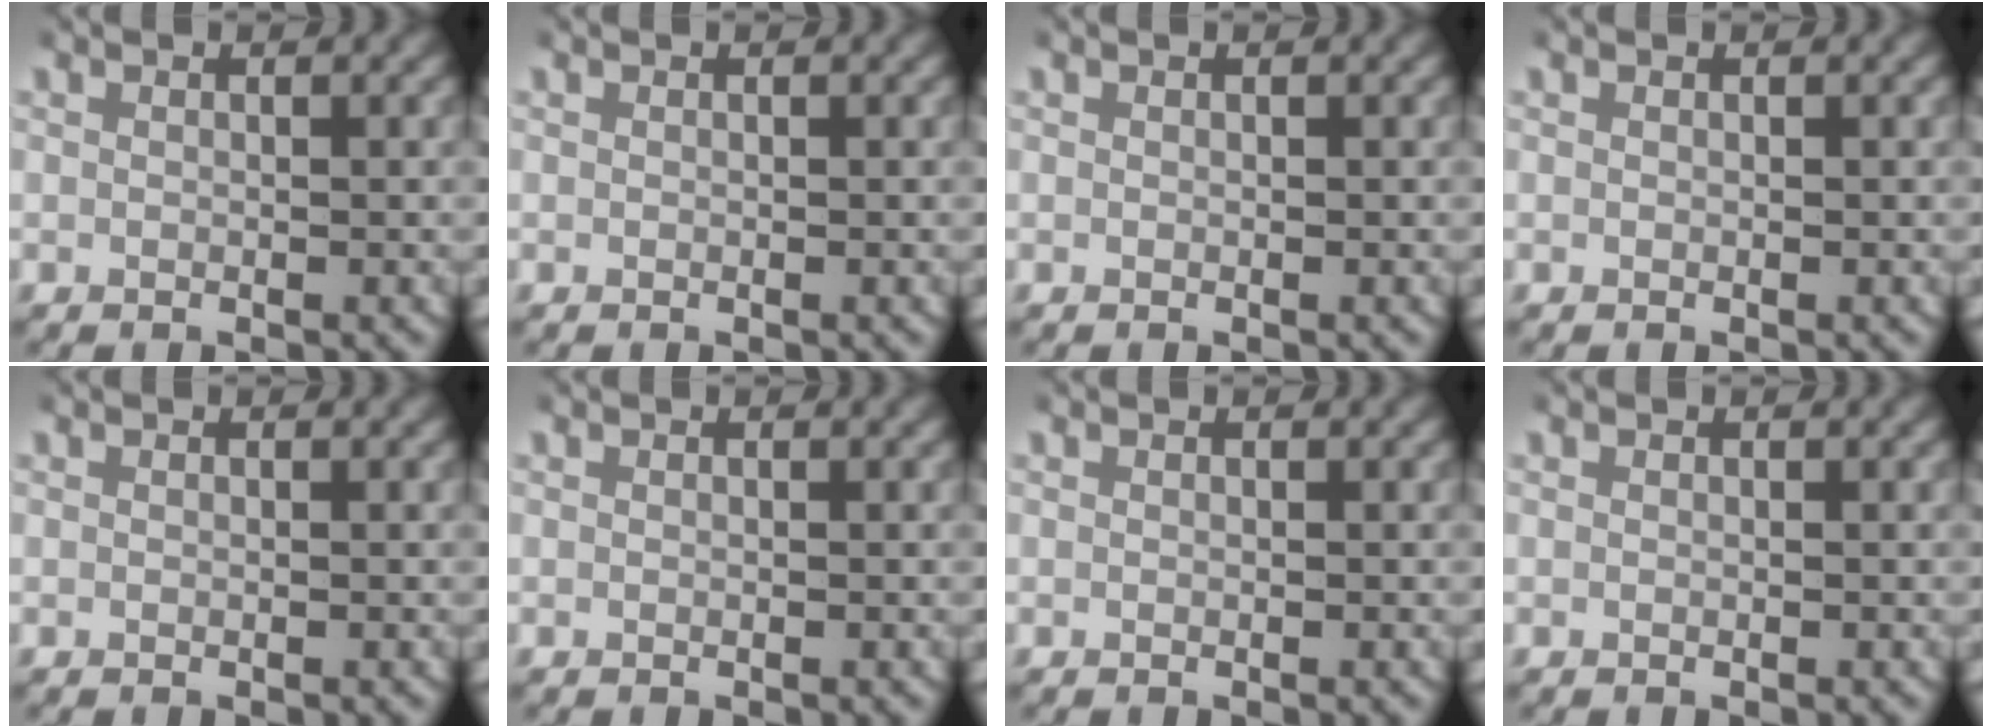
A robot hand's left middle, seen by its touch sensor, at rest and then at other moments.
{"total": 0.0}
{"total": 0.0}
{"total": 0.0}
{"total": 0.0}
{"total": 0.0}
{"total": 0.0}
{"total": 0.0}